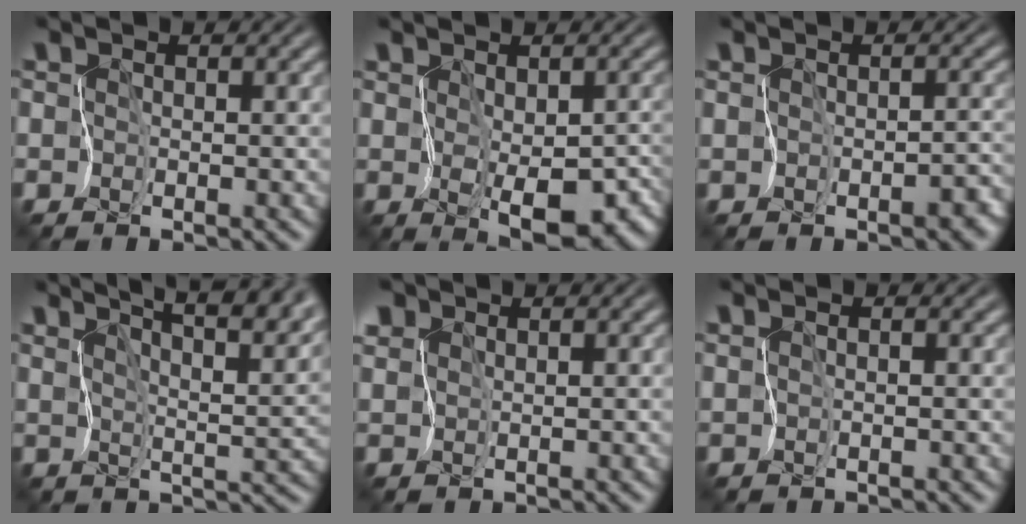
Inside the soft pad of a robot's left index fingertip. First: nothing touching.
{"total": 7.4, "force": [-2.2, 3.8, 6.0], "torque": [-0.068, -0.031, -0.007]}
{"total": 2.8, "force": [-2.1, 1.4, 1.4], "torque": [0.006, -0.019, -0.018]}
{"total": 10.3, "force": [8.5, 2.1, 5.4], "torque": [-0.082, 0.005, 0.120]}
{"total": 3.5, "force": [3.1, 1.6, 0.8], "torque": [-0.045, -0.003, 0.057]}
{"total": 1.0, "force": [0.8, -0.4, -0.4], "torque": [0.002, -0.005, 0.019]}